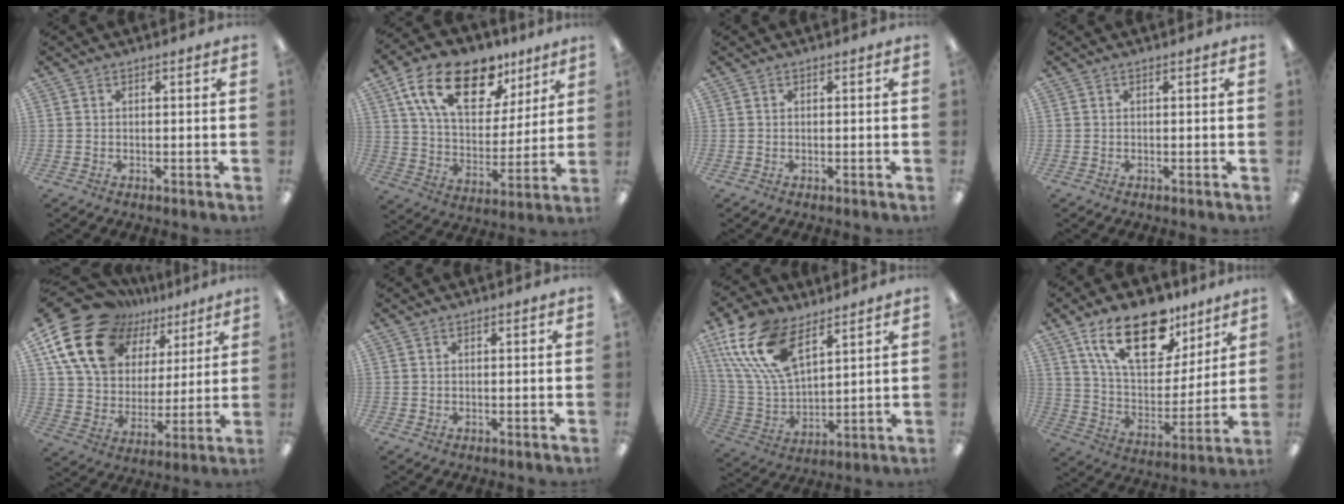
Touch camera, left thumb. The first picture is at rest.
{"total": 20.5, "force": [11.6, 11.3, 12.7], "torque": [-0.217, -0.043, 0.205]}
{"total": 0.0}
{"total": 0.0}
{"total": 20.8, "force": [12.0, 13.7, 10.1], "torque": [-0.211, -0.059, 0.223]}
{"total": 0.5, "force": [0.3, 0.4, 0.1], "torque": [-0.002, 0.005, 0.004]}
{"total": 18.8, "force": [10.0, 9.4, 12.9], "torque": [-0.294, -0.029, 0.177]}
{"total": 21.2, "force": [13.0, 10.8, 12.9], "torque": [-0.213, -0.056, 0.227]}